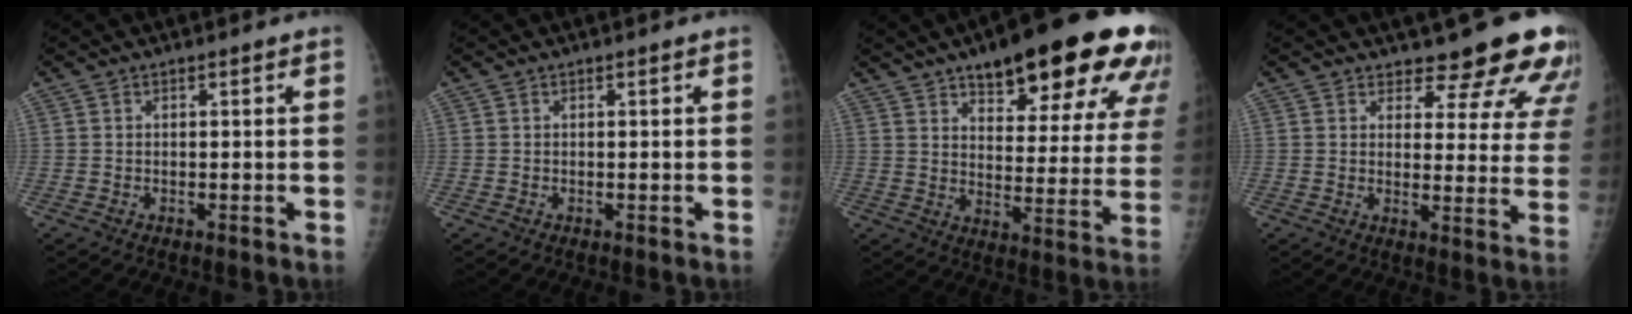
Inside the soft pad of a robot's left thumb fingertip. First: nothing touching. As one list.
[{"total": 0.0}, {"total": 26.0, "force": [16.2, 8.5, 18.6], "torque": [-0.215, -0.042, 0.218]}, {"total": 13.5, "force": [11.9, 4.5, 4.7], "torque": [-0.008, -0.084, 0.124]}]